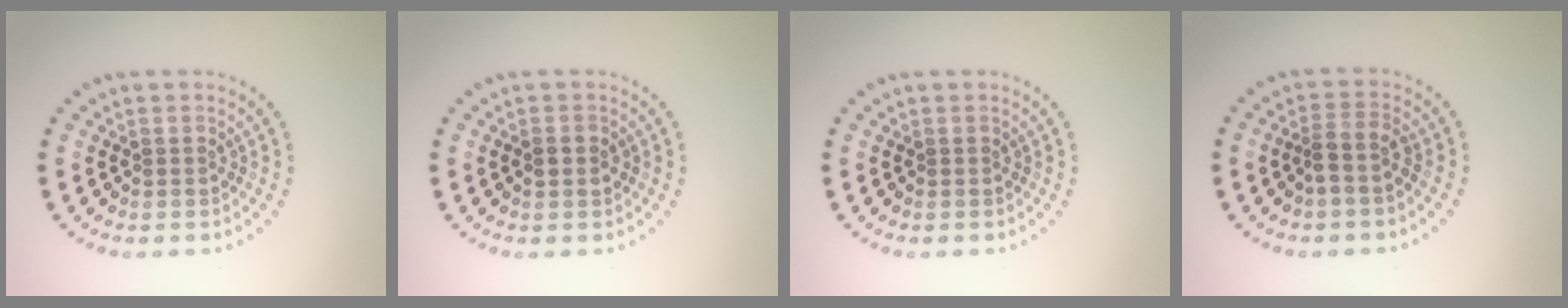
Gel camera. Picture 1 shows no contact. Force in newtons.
{"total": 1.4, "press": 1.4, "slide": 0.2}
{"total": 0.0}
{"total": 2.0, "press": 1.6, "slide": 1.2}